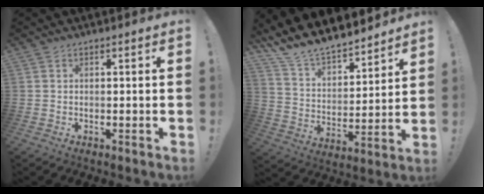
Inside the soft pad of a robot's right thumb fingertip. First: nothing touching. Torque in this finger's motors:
{"motor_torque": [-0.89, 1.27, 0.93, 0.94, 0.00]}